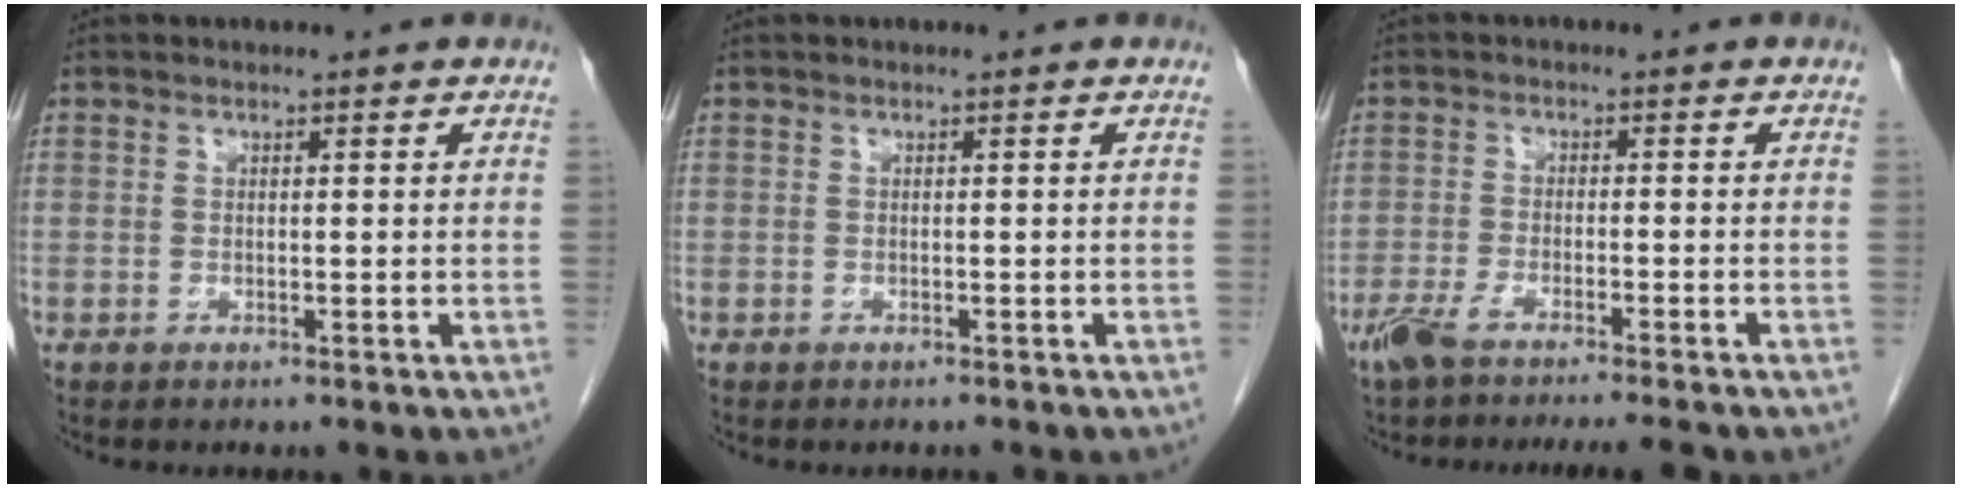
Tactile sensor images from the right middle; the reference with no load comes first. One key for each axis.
{"total": 1.1, "fx": -1.0, "fy": 0.4, "fz": 0.2, "tx": -0.010, "ty": -0.001, "tz": -0.014}
{"total": 9.7, "fx": -8.2, "fy": 0.5, "fz": 5.2, "tx": -0.079, "ty": -0.012, "tz": -0.130}